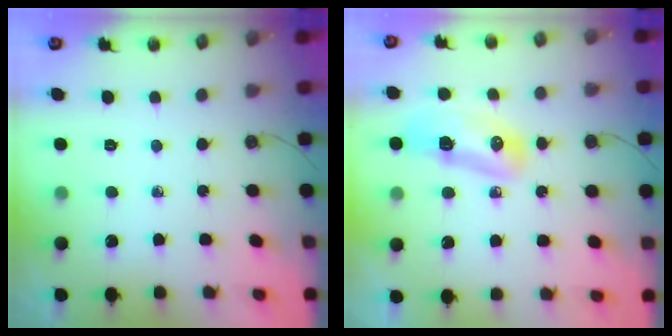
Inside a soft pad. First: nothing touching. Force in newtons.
{"total": 9.7, "press": 9.6, "slide": 1.3}